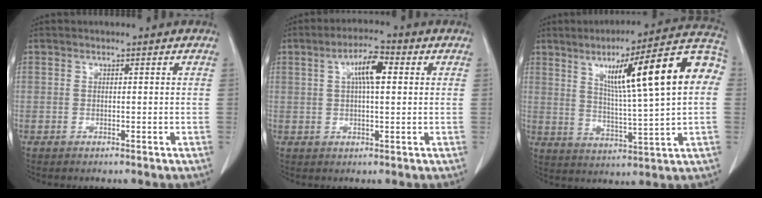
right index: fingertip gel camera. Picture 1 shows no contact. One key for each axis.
{"total": 5.9, "fx": 1.6, "fy": 1.3, "fz": 5.5, "tx": -0.101, "ty": 0.014, "tz": 0.027}
{"total": 19.3, "fx": 4.7, "fy": 1.2, "fz": 18.6, "tx": -0.261, "ty": 0.029, "tz": 0.062}